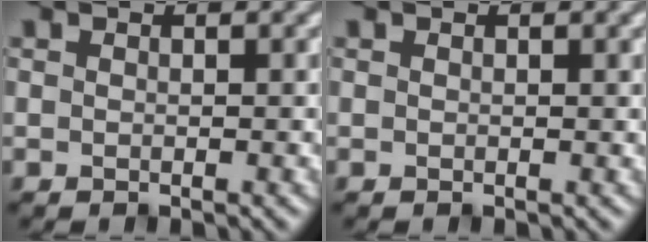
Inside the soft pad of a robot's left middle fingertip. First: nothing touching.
{"total": 1.1, "force": [0.7, 0.2, 0.9], "torque": [-0.008, 0.004, 0.010]}